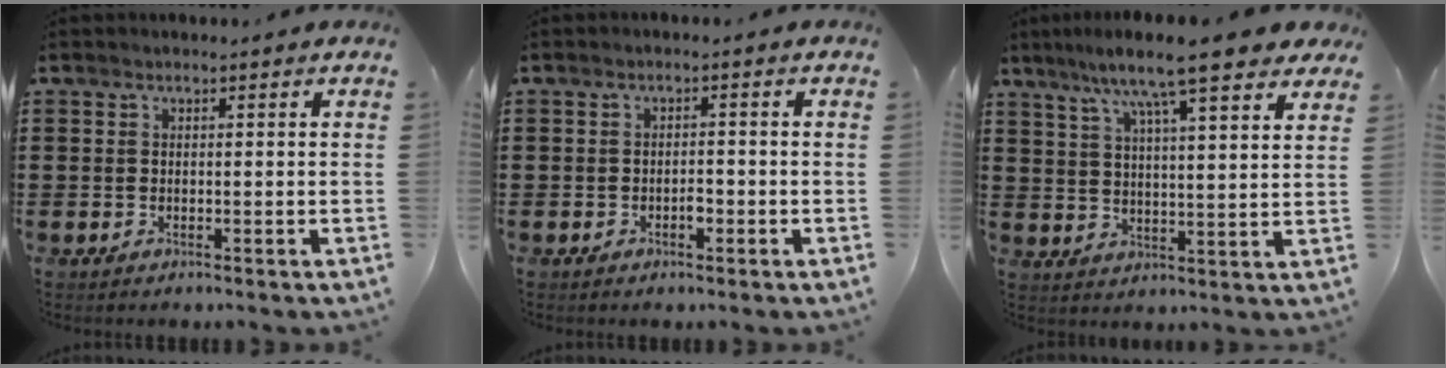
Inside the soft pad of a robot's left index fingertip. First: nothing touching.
{"total": 1.6, "force": [-0.7, 0.7, 1.2], "torque": [-0.026, 0.000, -0.014]}
{"total": 10.3, "force": [8.1, 0.9, 6.4], "torque": [-0.133, -0.030, 0.132]}